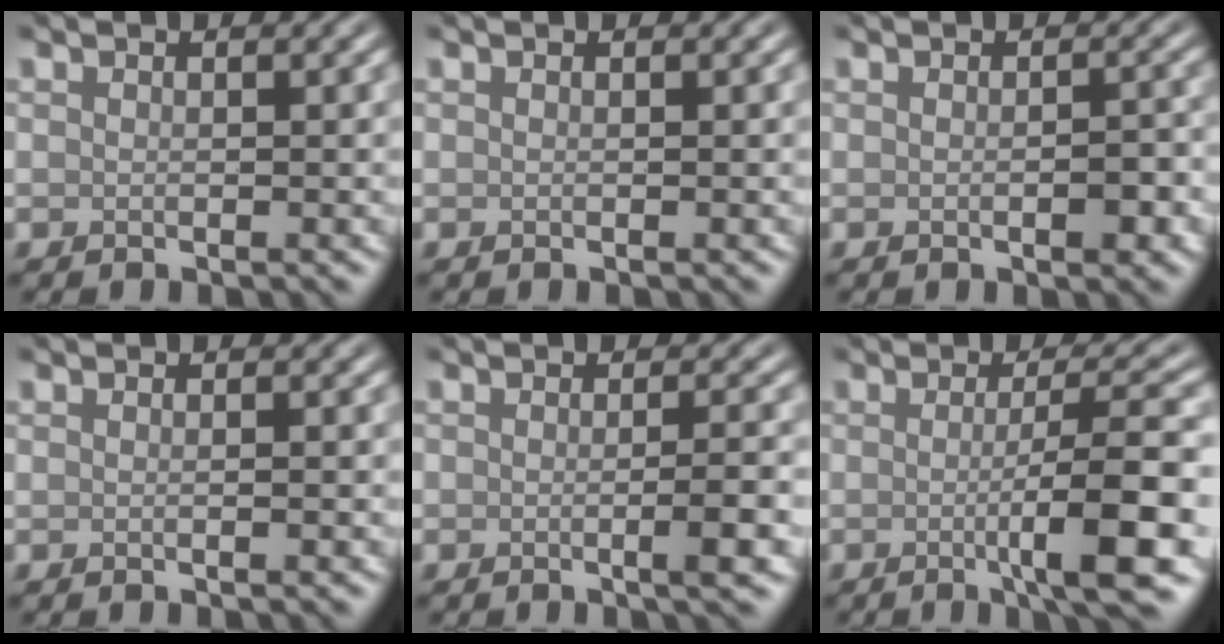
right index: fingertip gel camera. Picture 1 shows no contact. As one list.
[{"total": 0.0}, {"total": 1.8, "force": [-0.5, 0.5, 1.6], "torque": [-0.024, -0.001, -0.006]}, {"total": 0.8, "force": [-0.1, 0.2, 0.8], "torque": [-0.008, 0.000, -0.003]}, {"total": 2.7, "force": [-0.6, 0.5, 2.6], "torque": [-0.035, 0.001, -0.014]}, {"total": 7.1, "force": [-1.2, 1.0, 6.9], "torque": [-0.101, -0.002, -0.022]}]